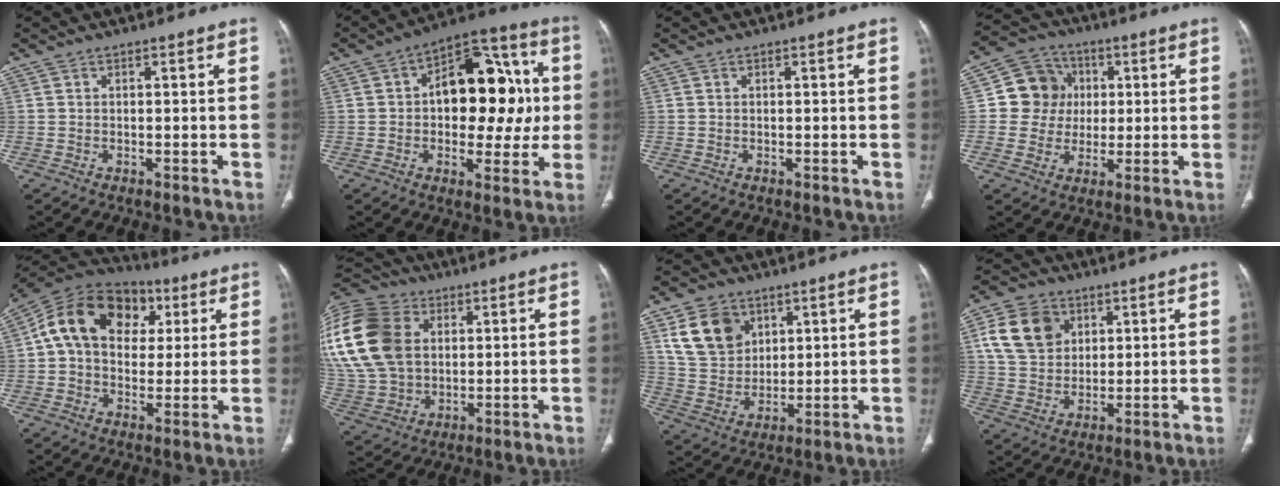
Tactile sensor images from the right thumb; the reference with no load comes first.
{"total": 20.8, "force": [1.8, 12.2, 16.8], "torque": [-0.177, 0.032, 0.025]}
{"total": 0.0}
{"total": 10.2, "force": [1.4, 9.5, 3.4], "torque": [-0.019, 0.008, 0.019]}
{"total": 18.8, "force": [4.7, 13.8, 11.9], "torque": [-0.185, 0.026, 0.068]}
{"total": 29.5, "force": [7.4, 21.8, 18.4], "torque": [-0.441, 0.043, 0.153]}
{"total": 11.8, "force": [5.4, 8.9, 5.6], "torque": [-0.079, -0.019, 0.114]}
{"total": 11.9, "force": [4.3, 9.2, 6.2], "torque": [-0.091, -0.005, 0.082]}